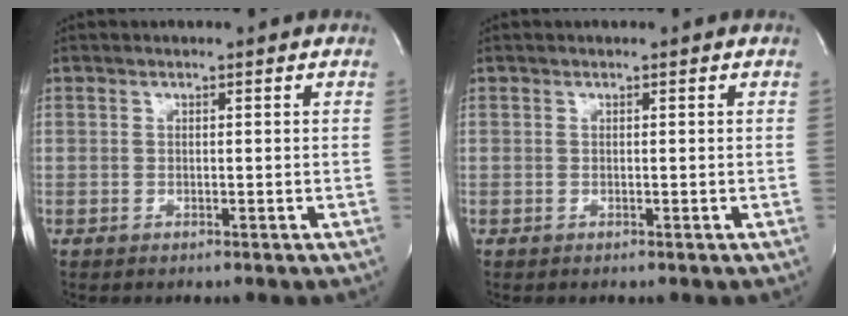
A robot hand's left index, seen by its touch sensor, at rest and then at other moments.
{"total": 0.0}